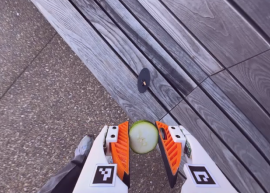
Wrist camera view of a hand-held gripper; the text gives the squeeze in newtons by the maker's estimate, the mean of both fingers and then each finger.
{"total": 11.2, "left": 11.5, "right": 10.9}